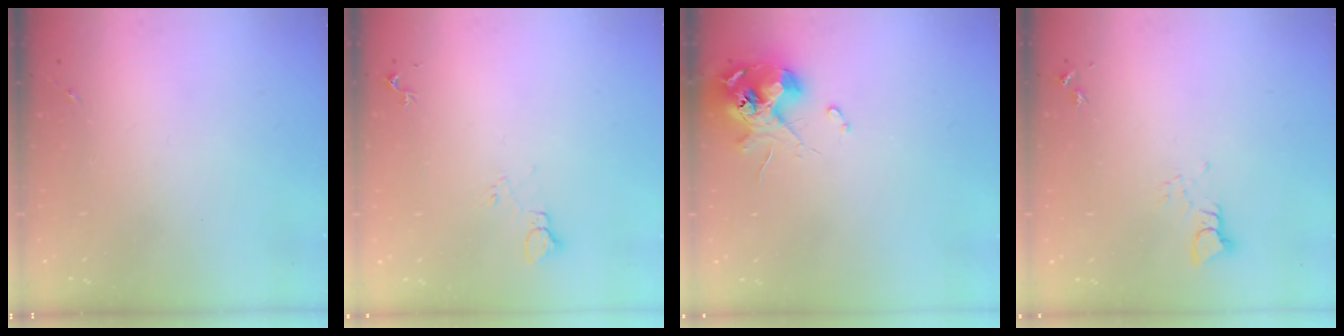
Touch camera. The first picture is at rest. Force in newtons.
{"total": 4.6, "press": 4.6, "slide": 0.6}
{"total": 11.6, "press": 11.5, "slide": 1.5}
{"total": 3.3, "press": 3.3, "slide": 0.1}